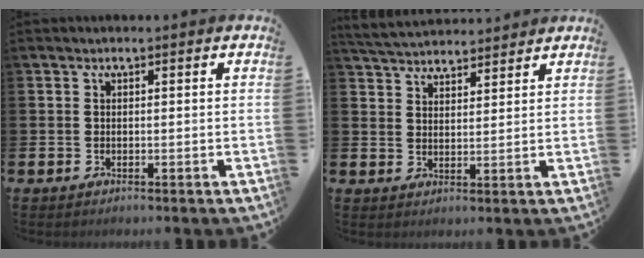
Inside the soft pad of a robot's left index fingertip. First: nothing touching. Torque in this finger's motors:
{"motor_torque": [0.00, -0.60, 0.37, 0.11]}